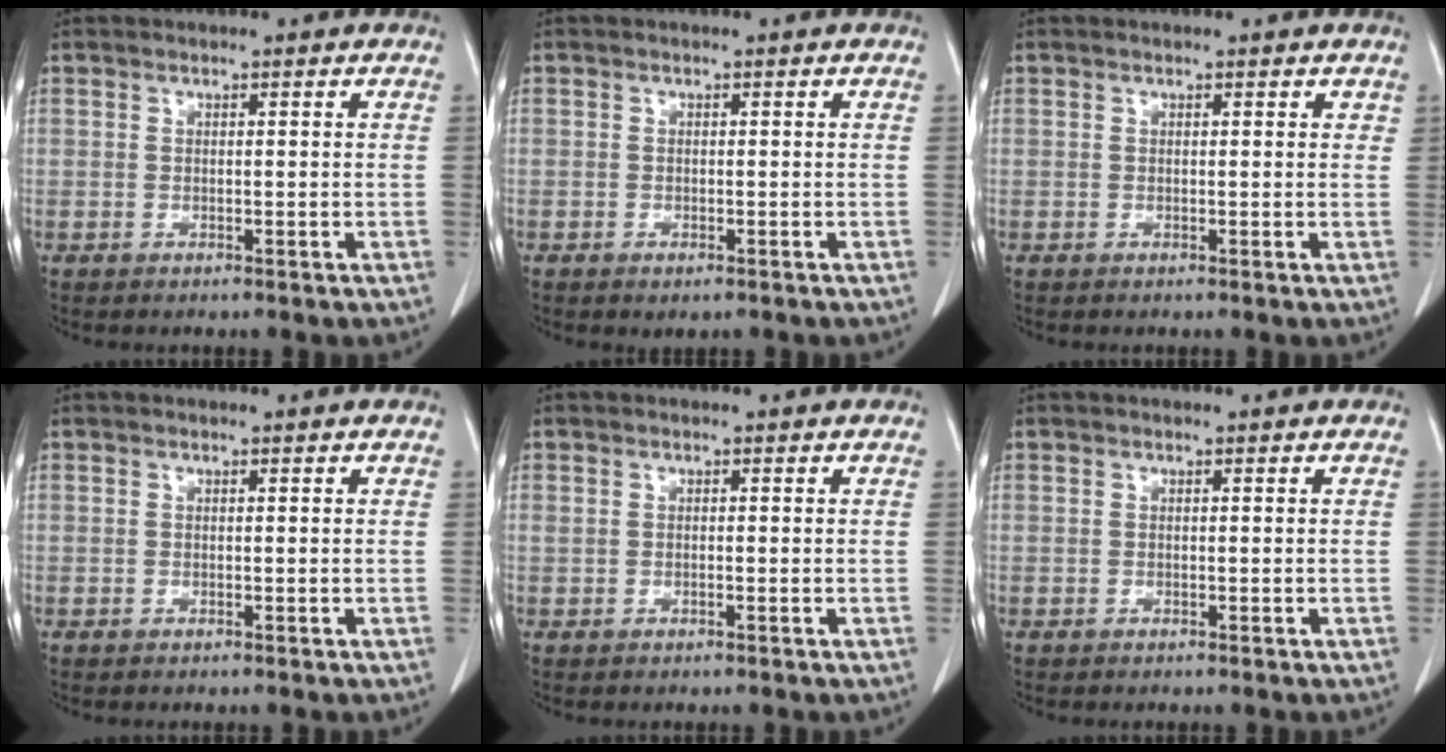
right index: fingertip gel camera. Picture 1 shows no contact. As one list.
[{"total": 1.2, "force": [-0.7, 0.6, 0.8], "torque": [-0.011, -0.001, -0.004]}, {"total": 0.7, "force": [0.5, 0.4, 0.4], "torque": [-0.002, 0.000, 0.001]}, {"total": 0.0}, {"total": 0.0}, {"total": 0.0}]